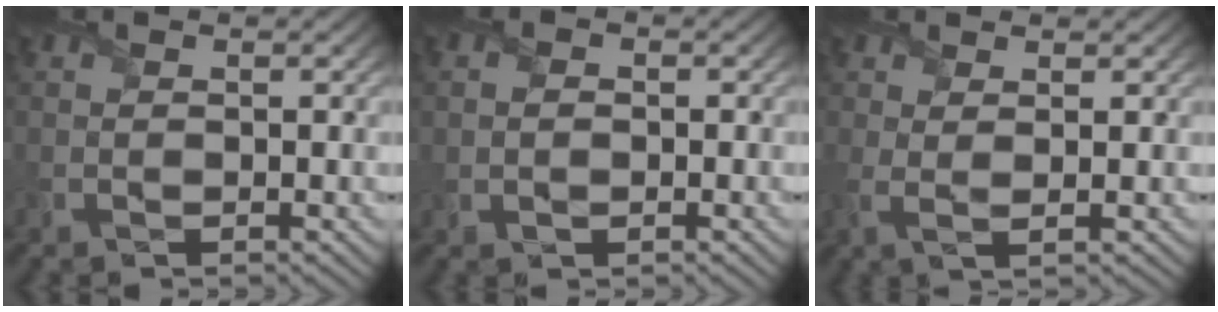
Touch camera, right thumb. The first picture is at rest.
{"total": 2.1, "force": [0.2, 1.6, 1.2], "torque": [-0.013, 0.010, -0.018]}
{"total": 2.3, "force": [1.0, 0.5, 2.0], "torque": [-0.052, -0.002, 0.018]}